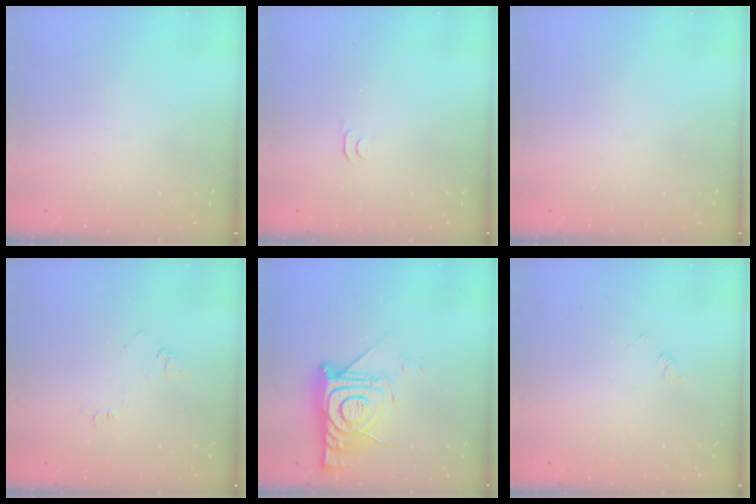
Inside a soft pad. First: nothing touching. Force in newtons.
{"total": 3.6, "press": 3.6, "slide": 0.5}
{"total": 0.0}
{"total": 3.7, "press": 3.7, "slide": 0.4}
{"total": 16.7, "press": 16.7, "slide": 1.2}
{"total": 1.7, "press": 1.6, "slide": 0.3}